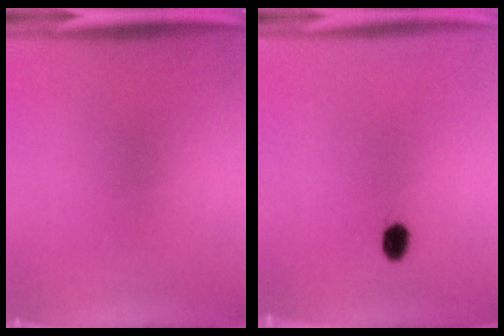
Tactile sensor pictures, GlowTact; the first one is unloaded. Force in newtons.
{"total": 2.7}